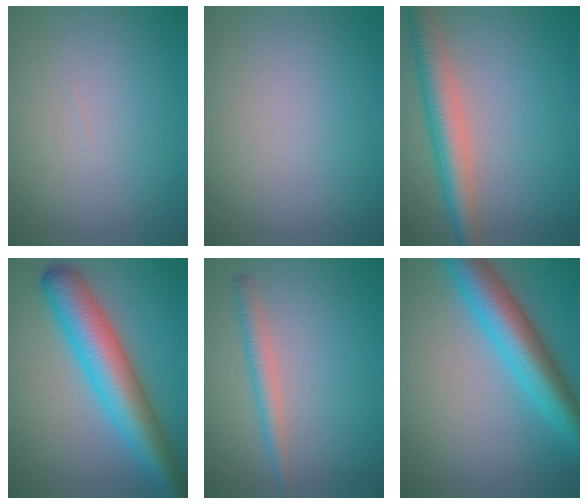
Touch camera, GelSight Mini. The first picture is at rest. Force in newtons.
{"total": 0.0}
{"total": 5.5, "press": 5.5, "slide": 0.4}
{"total": 9.0, "press": 9.0, "slide": 0.2}
{"total": 2.2, "press": 2.2, "slide": 0.1}
{"total": 7.7, "press": 7.7, "slide": 0.1}